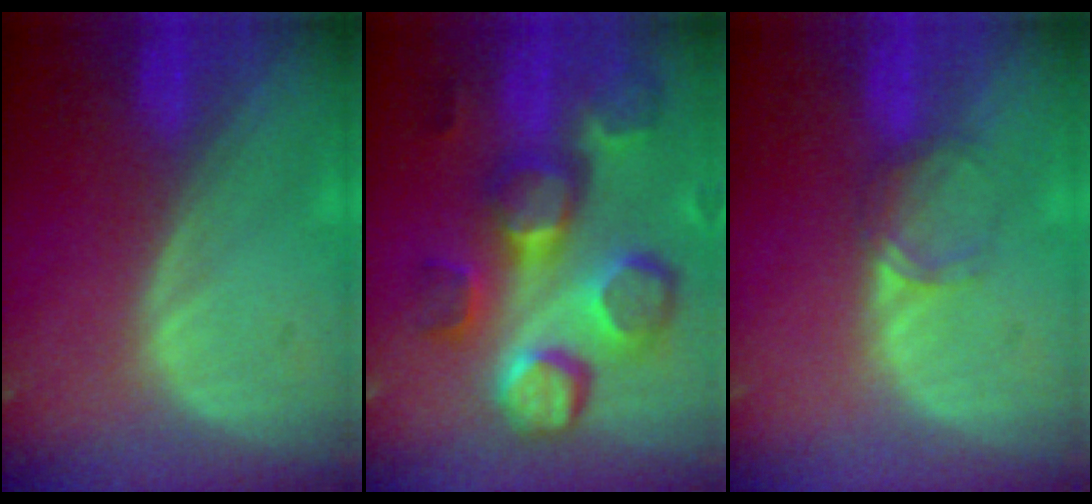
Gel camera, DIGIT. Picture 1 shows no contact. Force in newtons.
{"total": 12.6, "press": 11.1, "slide": 6.0}
{"total": 2.2, "press": 2.2, "slide": 0.2}